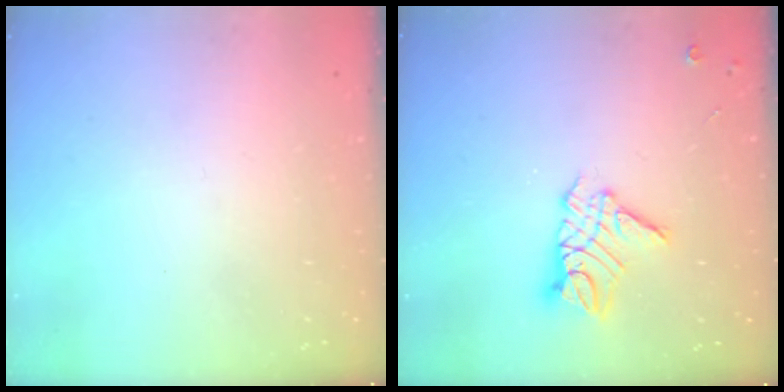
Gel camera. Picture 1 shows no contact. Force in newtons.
{"total": 10.3, "press": 10.3, "slide": 0.9}